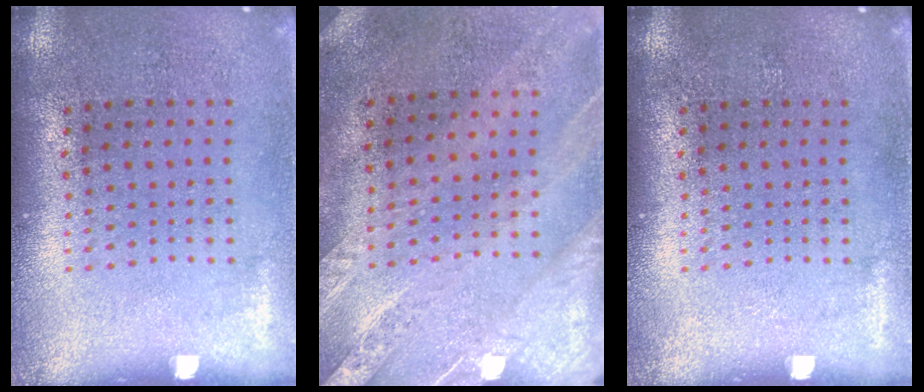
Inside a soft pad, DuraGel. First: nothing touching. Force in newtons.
{"total": 2.5, "press": 2.1, "slide": 1.3}
{"total": 0.0}